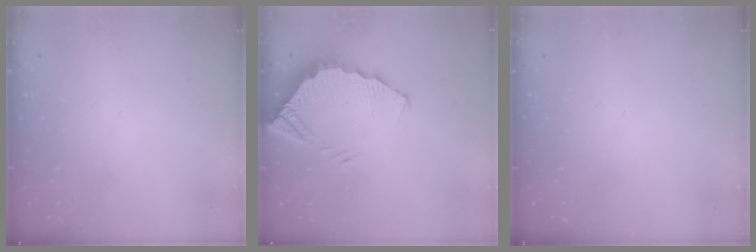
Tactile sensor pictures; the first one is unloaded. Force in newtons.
{"total": 3.9, "press": 3.9, "slide": 0.3}
{"total": 0.0}